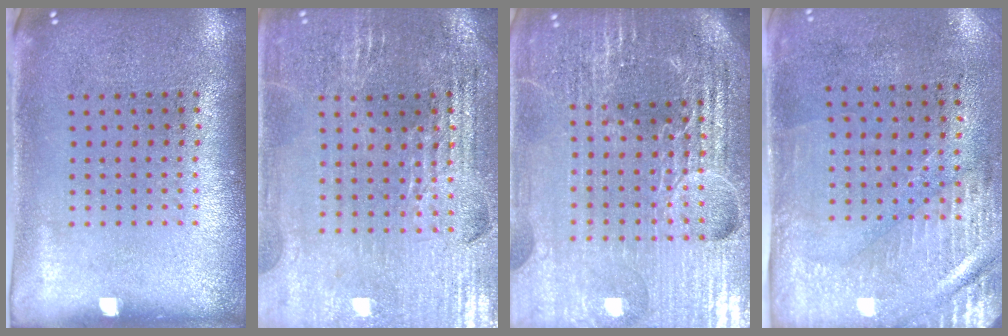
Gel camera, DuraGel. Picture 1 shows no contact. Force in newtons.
{"total": 2.9, "press": 2.8, "slide": 0.5}
{"total": 6.2, "press": 5.5, "slide": 2.8}
{"total": 3.0, "press": 2.5, "slide": 1.6}